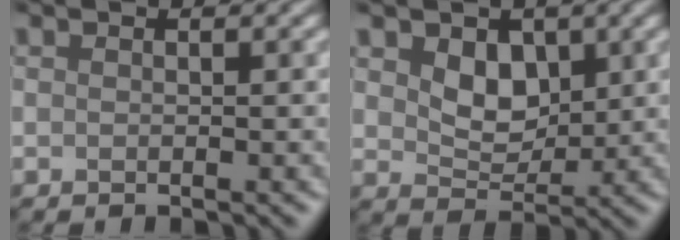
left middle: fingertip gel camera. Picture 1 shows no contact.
{"total": 3.1, "force": [1.3, 2.2, 1.8], "torque": [-0.037, -0.004, 0.015]}